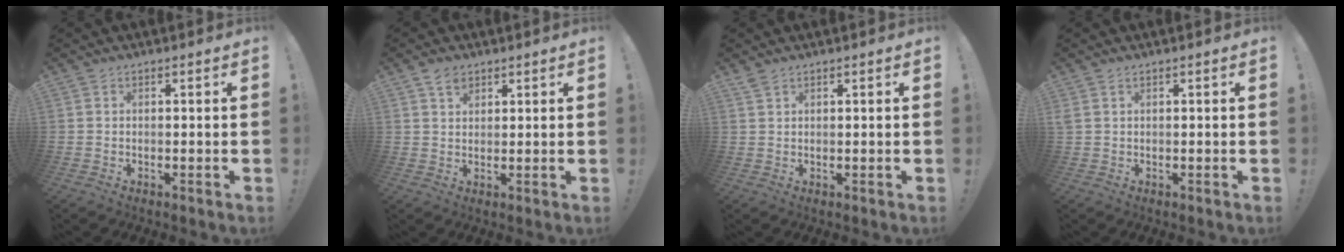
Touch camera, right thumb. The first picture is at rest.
{"total": 3.9, "force": [2.5, 2.5, 1.6], "torque": [-0.020, -0.008, 0.043]}
{"total": 1.7, "force": [1.4, 0.4, 0.8], "torque": [-0.018, -0.002, 0.027]}
{"total": 1.1, "force": [0.5, 0.1, 0.9], "torque": [-0.024, 0.002, 0.010]}